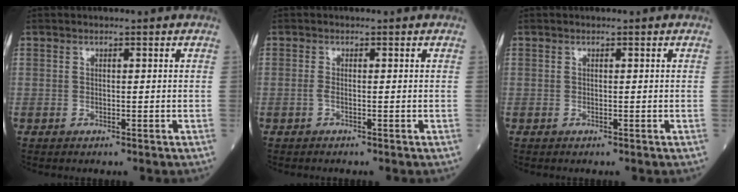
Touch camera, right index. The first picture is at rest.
{"total": 0.7, "force": [-0.3, -0.1, 0.6], "torque": [-0.013, 0.000, -0.010]}
{"total": 0.0}